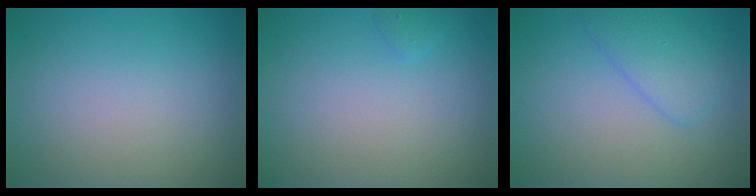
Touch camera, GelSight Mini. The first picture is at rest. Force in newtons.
{"total": 0.6, "press": 0.6, "slide": 0.0}
{"total": 2.8, "press": 2.8, "slide": 0.1}